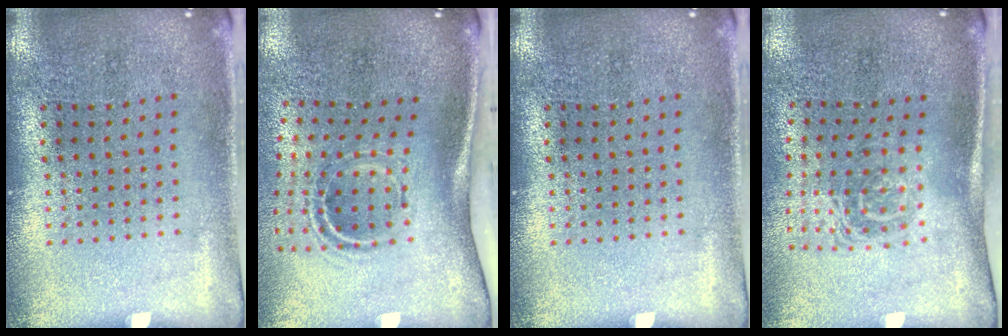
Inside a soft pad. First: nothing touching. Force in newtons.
{"total": 2.1, "press": 1.2, "slide": 1.8}
{"total": 0.0}
{"total": 1.6, "press": 1.1, "slide": 1.1}